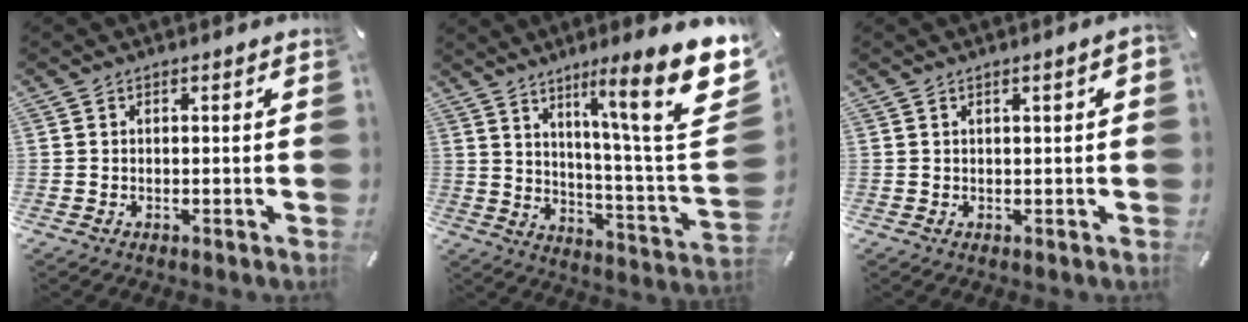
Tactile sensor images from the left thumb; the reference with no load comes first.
{"total": 18.6, "force": [9.9, 1.9, 15.7], "torque": [-0.236, -0.082, 0.137]}
{"total": 2.2, "force": [0.4, 0.4, 2.2], "torque": [-0.038, 0.001, 0.007]}